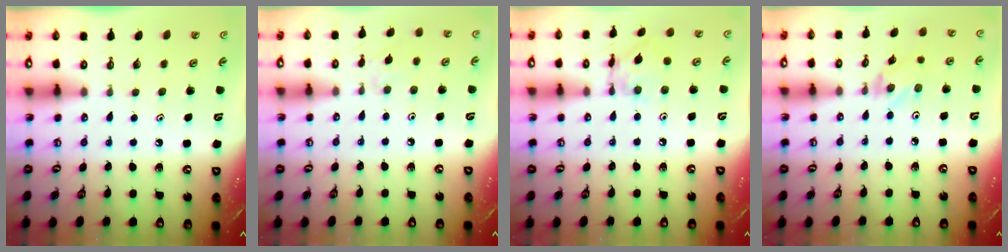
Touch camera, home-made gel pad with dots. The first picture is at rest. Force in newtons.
{"total": 4.1, "press": 4.1, "slide": 0.7}
{"total": 9.0, "press": 9.0, "slide": 0.8}
{"total": 1.2, "press": 1.2, "slide": 0.2}